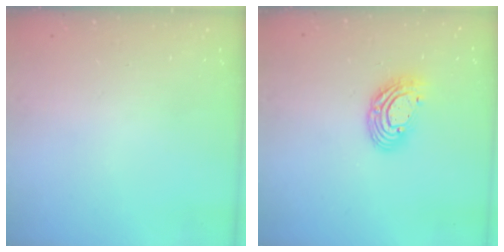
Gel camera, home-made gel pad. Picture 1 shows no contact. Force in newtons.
{"total": 9.9, "press": 9.9, "slide": 0.8}